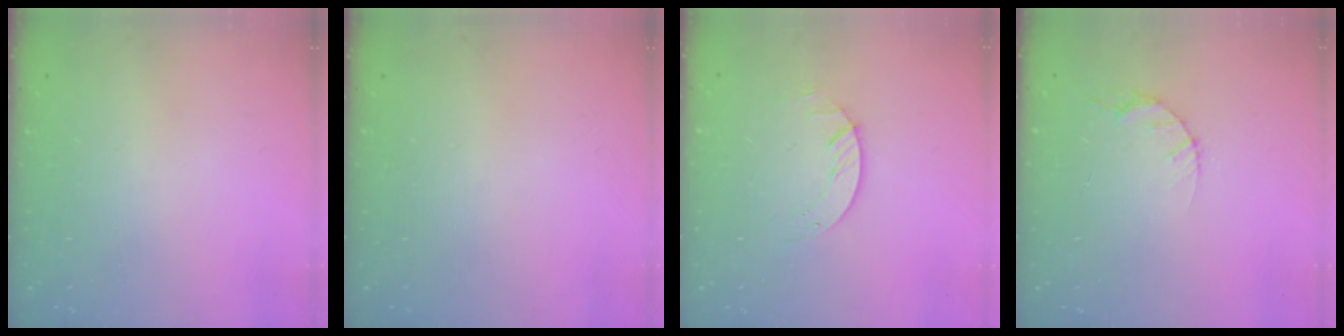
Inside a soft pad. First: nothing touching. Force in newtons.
{"total": 0.0}
{"total": 2.0, "press": 2.0, "slide": 0.2}
{"total": 4.1, "press": 4.1, "slide": 0.5}